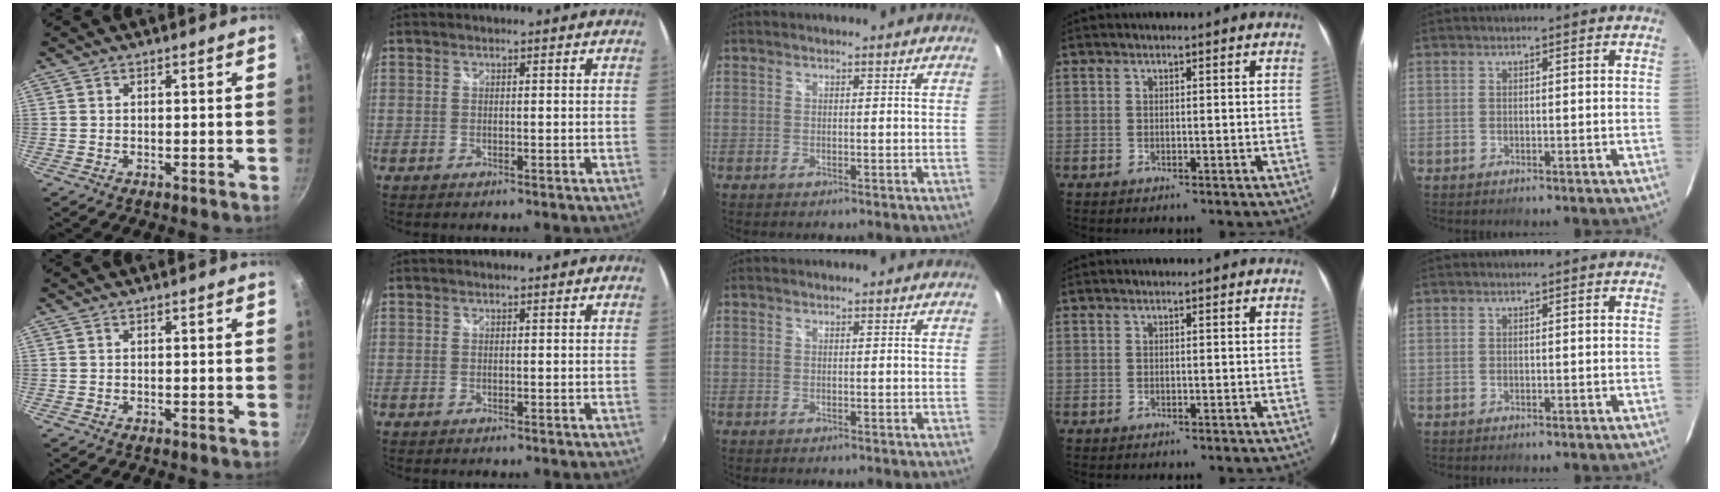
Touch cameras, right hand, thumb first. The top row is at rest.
{}